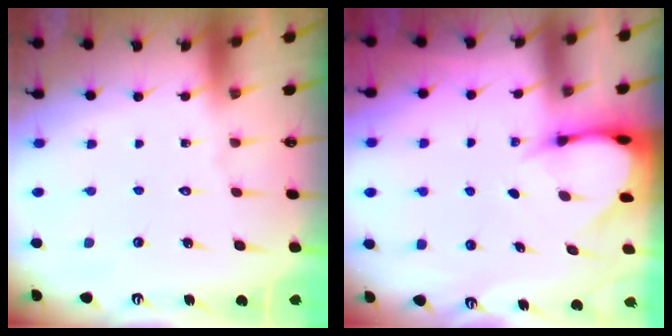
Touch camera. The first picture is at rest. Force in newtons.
{"total": 3.9, "press": 3.9, "slide": 0.3}